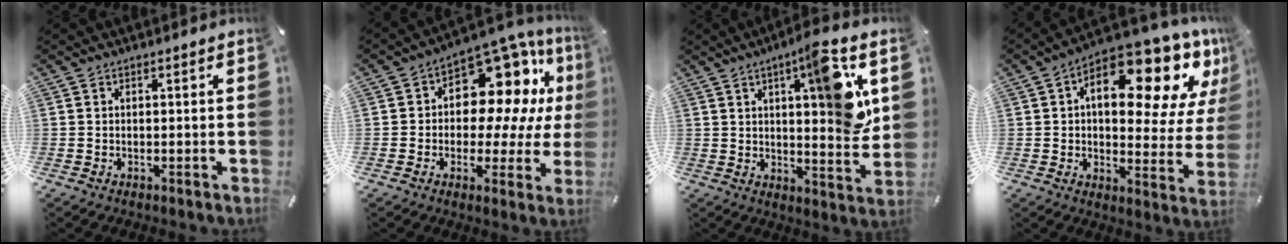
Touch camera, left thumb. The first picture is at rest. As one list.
[{"total": 15.5, "force": [6.1, 9.8, 10.3], "torque": [-0.159, -0.048, 0.107]}, {"total": 14.2, "force": [5.8, 3.1, 12.6], "torque": [-0.163, -0.033, 0.082]}, {"total": 19.5, "force": [10.3, 8.7, 14.0], "torque": [-0.180, -0.080, 0.162]}]